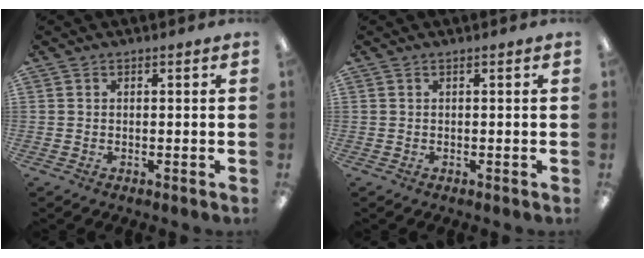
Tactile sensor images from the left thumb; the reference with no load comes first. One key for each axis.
{"total": 0.0}